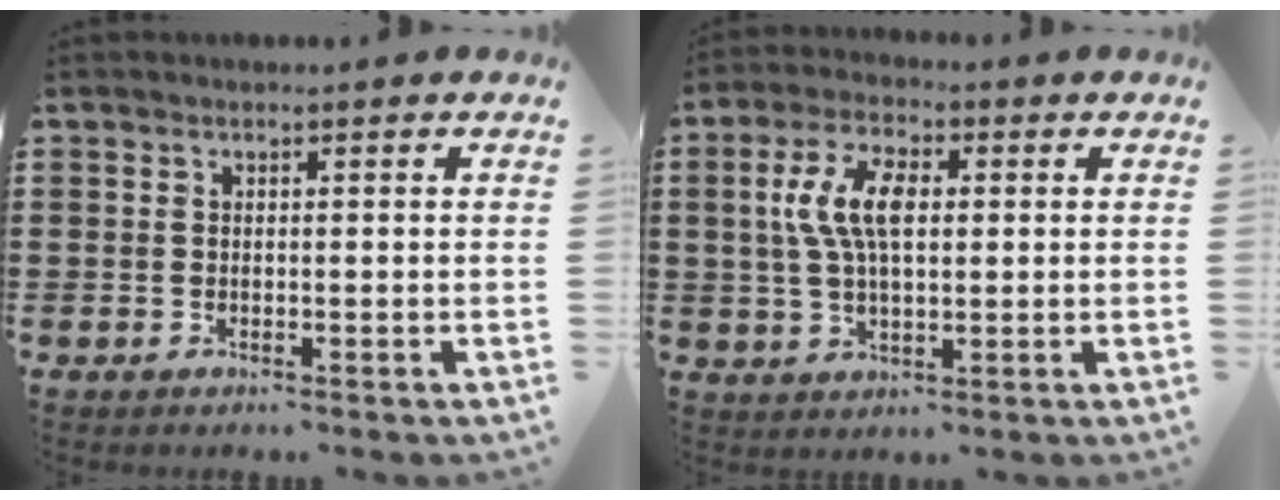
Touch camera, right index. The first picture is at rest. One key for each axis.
{"total": 7.8, "fx": 1.2, "fy": 3.7, "fz": 6.8, "tx": -0.148, "ty": 0.012, "tz": 0.017}